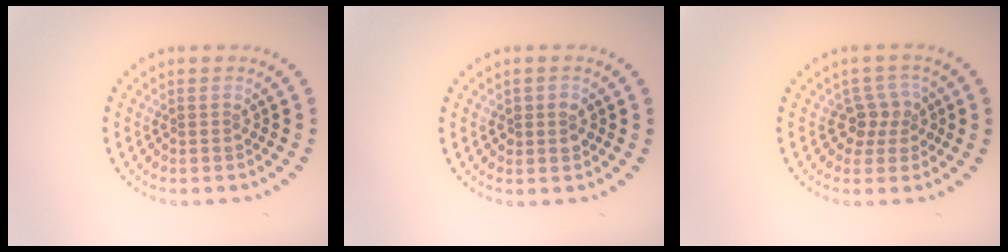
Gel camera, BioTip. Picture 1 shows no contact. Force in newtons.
{"total": 1.4, "press": 1.3, "slide": 0.3}
{"total": 2.5, "press": 2.2, "slide": 1.3}